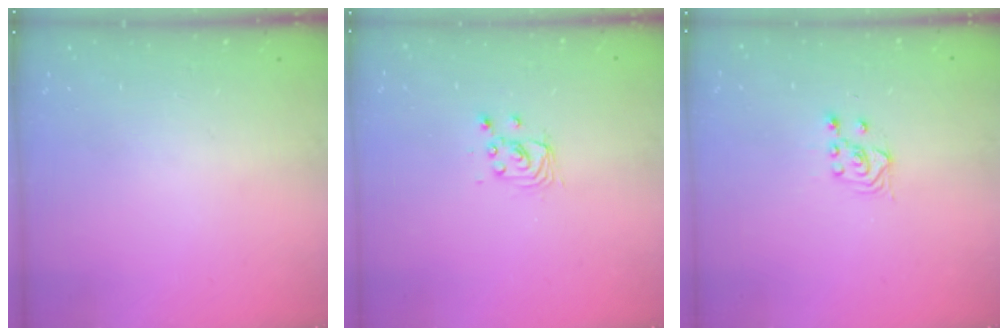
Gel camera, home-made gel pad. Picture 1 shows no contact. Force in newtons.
{"total": 2.7, "press": 2.7, "slide": 0.2}
{"total": 3.3, "press": 2.9, "slide": 1.5}